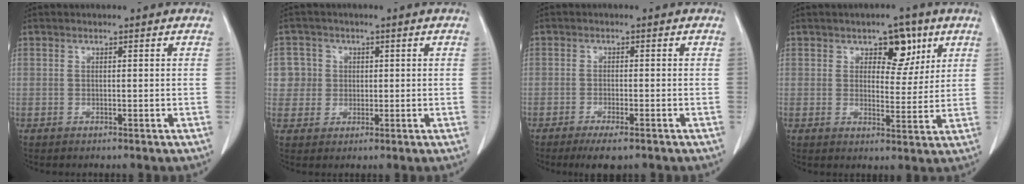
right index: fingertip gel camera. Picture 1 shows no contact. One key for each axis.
{"total": 4.4, "fx": 0.8, "fy": 4.3, "fz": 0.0, "tx": 0.015, "ty": 0.010, "tz": 0.016}
{"total": 4.3, "fx": -3.1, "fy": 0.9, "fz": 2.9, "tx": -0.046, "ty": -0.009, "tz": -0.045}
{"total": 6.0, "fx": 3.1, "fy": 3.3, "fz": 3.9, "tx": -0.043, "ty": 0.004, "tz": 0.045}